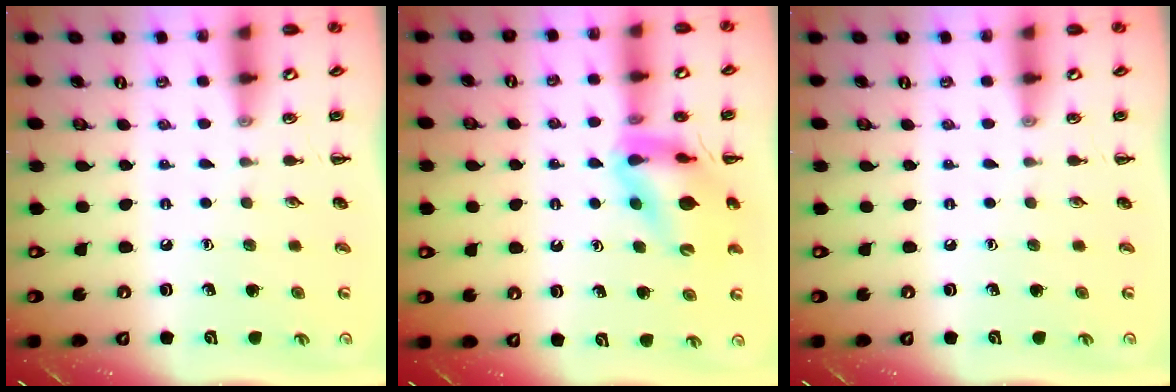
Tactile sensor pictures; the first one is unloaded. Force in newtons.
{"total": 12.7, "press": 12.4, "slide": 2.7}
{"total": 0.0}